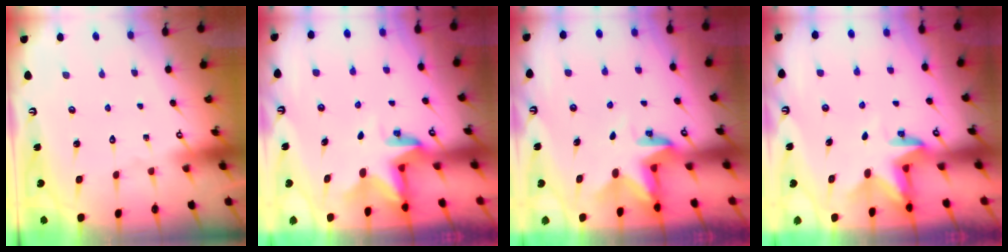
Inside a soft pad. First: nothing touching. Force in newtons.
{"total": 3.0, "press": 3.0, "slide": 0.1}
{"total": 2.8, "press": 2.8, "slide": 0.2}
{"total": 2.9, "press": 2.9, "slide": 0.1}